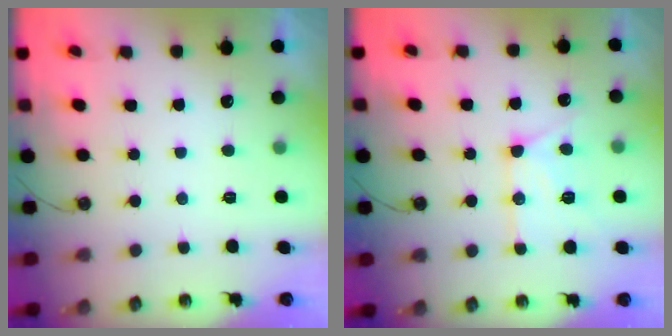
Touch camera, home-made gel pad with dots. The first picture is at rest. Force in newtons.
{"total": 13.6, "press": 13.5, "slide": 1.3}